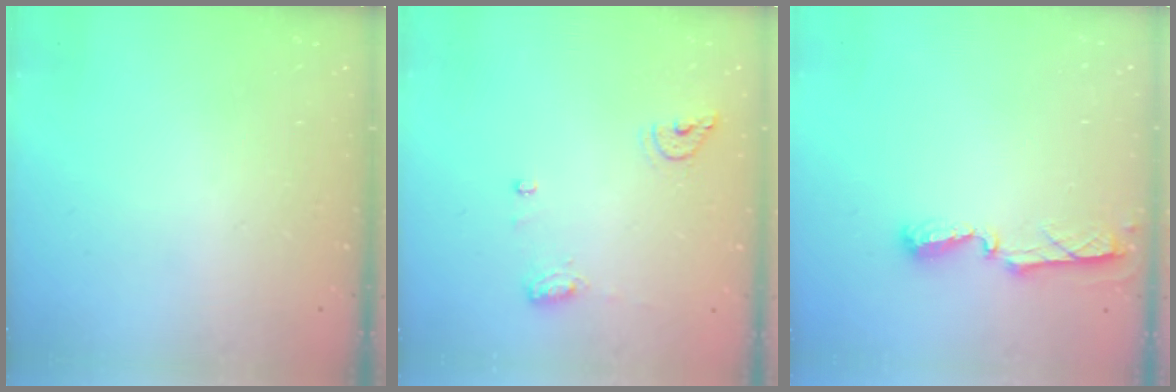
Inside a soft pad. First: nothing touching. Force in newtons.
{"total": 7.9, "press": 7.8, "slide": 1.1}
{"total": 5.6, "press": 5.5, "slide": 0.6}